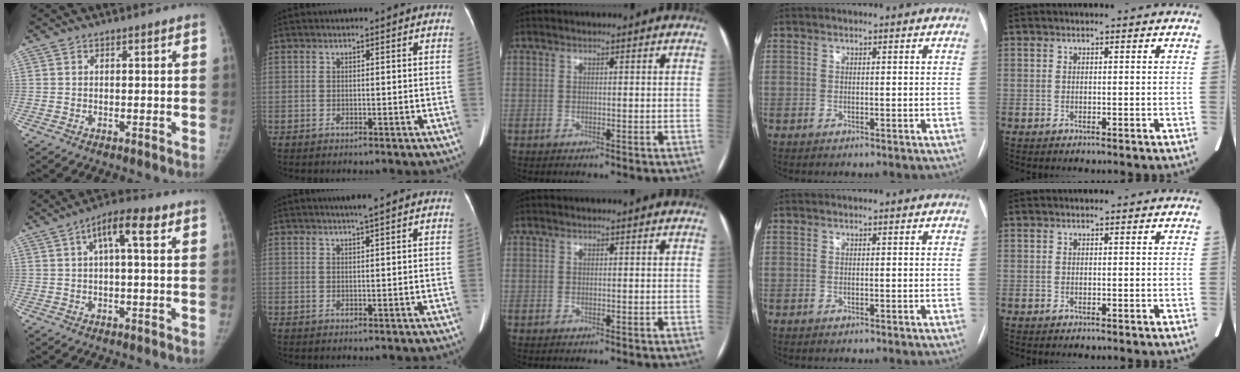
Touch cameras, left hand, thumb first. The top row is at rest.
{"thumb": {"total": 7.3, "force": [2.5, 2.3, 6.5], "torque": [-0.106, 0.023, 0.032]}, "index": {"total": 1.9, "force": [1.4, -0.6, 1.2], "torque": [-0.019, 0.002, 0.028]}}